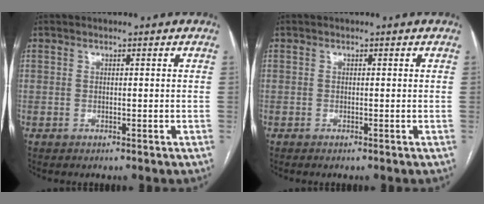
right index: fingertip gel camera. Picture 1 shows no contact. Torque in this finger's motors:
{"motor_torque": [-0.15, -0.10, -0.01, 0.01]}